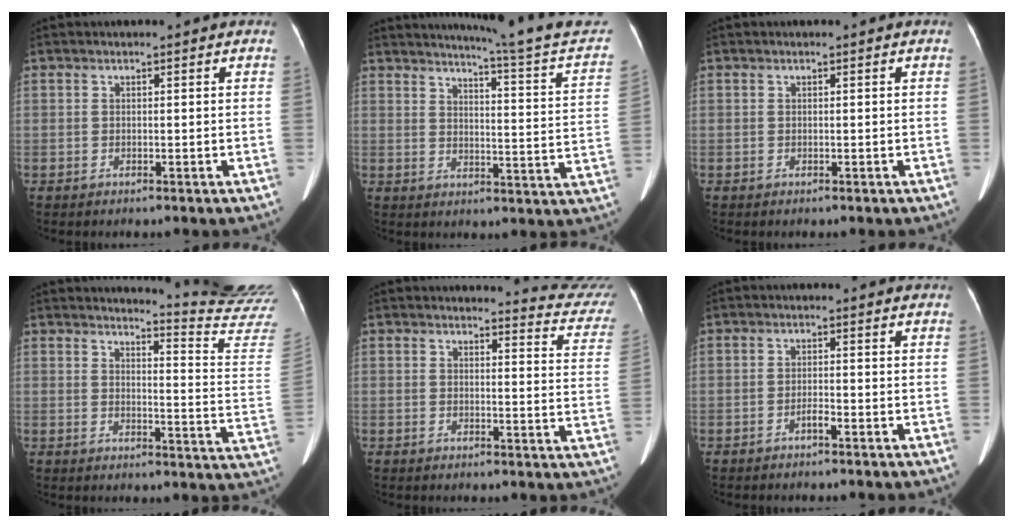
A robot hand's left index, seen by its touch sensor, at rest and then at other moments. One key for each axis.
{"total": 18.4, "fx": 17.0, "fy": -1.3, "fz": 6.8, "tx": -0.098, "ty": -0.087, "tz": 0.192}
{"total": 0.0}
{"total": 16.0, "fx": 15.8, "fy": -2.3, "fz": 1.8, "tx": -0.022, "ty": -0.161, "tz": 0.159}
{"total": 11.5, "fx": 11.5, "fy": 0.6, "fz": 0.3, "tx": 0.025, "ty": -0.097, "tz": 0.089}
{"total": 1.2, "fx": -0.9, "fy": 0.0, "fz": 0.9, "tx": -0.016, "ty": 0.001, "tz": -0.016}